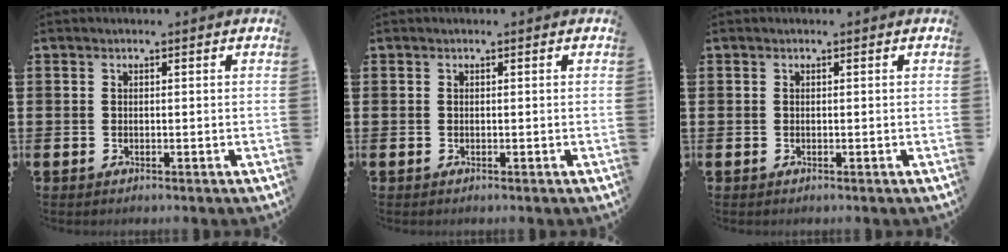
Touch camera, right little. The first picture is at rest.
{"total": 0.0}
{"total": 0.0}